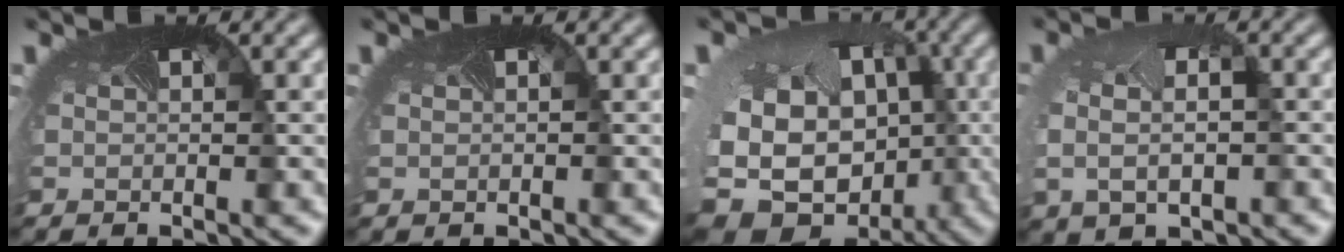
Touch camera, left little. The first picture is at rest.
{"total": 0.5, "force": [0.1, 0.4, 0.3], "torque": [-0.006, 0.001, 0.003]}
{"total": 17.6, "force": [-3.6, 13.7, 10.5], "torque": [-0.212, -0.051, -0.049]}
{"total": 5.0, "force": [-0.4, 3.4, 3.6], "torque": [-0.074, -0.012, 0.013]}